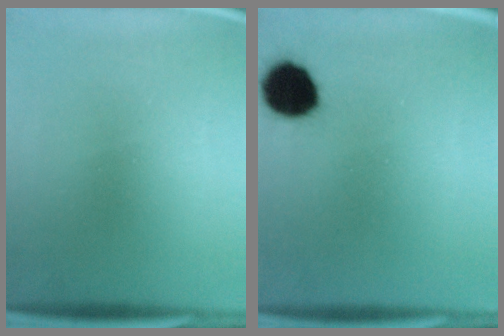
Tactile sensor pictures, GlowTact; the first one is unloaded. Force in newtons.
{"total": 9.9}